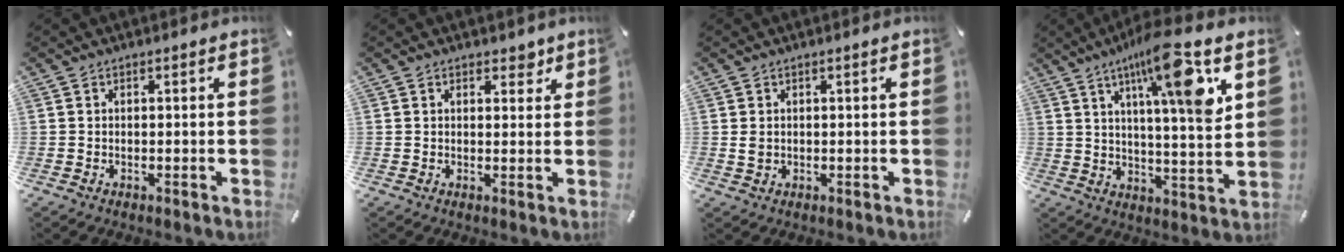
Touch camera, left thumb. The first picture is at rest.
{"total": 2.5, "force": [1.5, 1.6, 1.3], "torque": [-0.012, -0.001, 0.022]}
{"total": 1.4, "force": [0.3, 1.0, 0.9], "torque": [-0.019, 0.003, 0.005]}
{"total": 16.2, "force": [8.1, 2.8, 13.7], "torque": [-0.217, -0.035, 0.121]}